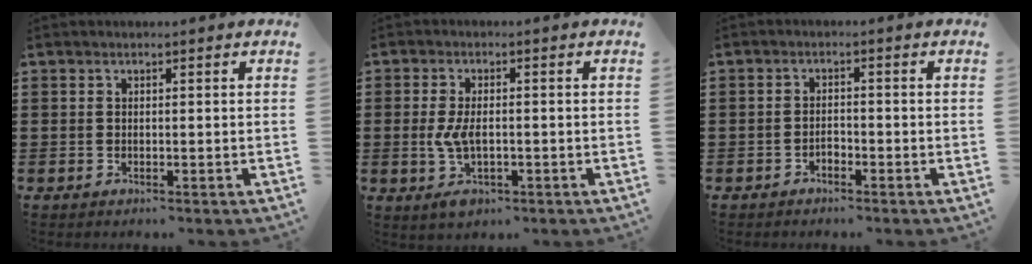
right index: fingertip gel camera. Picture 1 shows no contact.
{"total": 4.5, "force": [-0.8, 2.3, 3.8], "torque": [-0.082, 0.001, -0.017]}
{"total": 1.3, "force": [-1.0, 0.6, 0.6], "torque": [-0.015, -0.001, -0.020]}